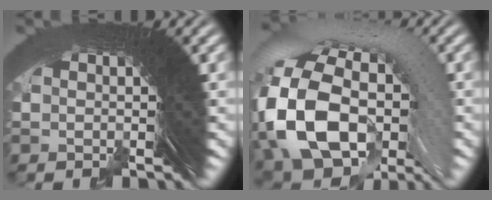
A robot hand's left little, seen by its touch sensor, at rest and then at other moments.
{"total": 15.5, "force": [-0.7, -1.1, -15.4], "torque": [0.131, 0.007, -0.026]}